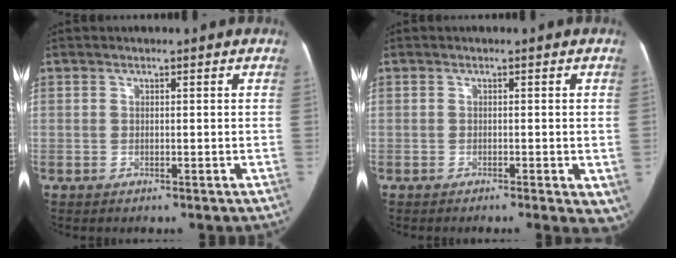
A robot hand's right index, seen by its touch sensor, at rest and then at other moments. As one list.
[{"total": 5.1, "force": [-2.7, 1.4, 4.1], "torque": [-0.035, -0.010, -0.040]}]